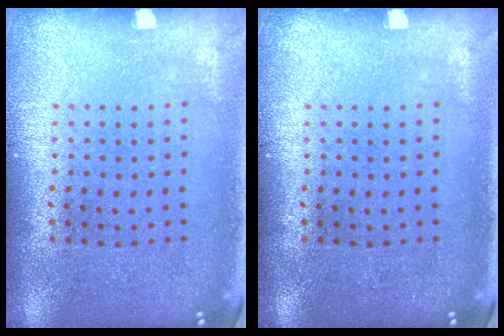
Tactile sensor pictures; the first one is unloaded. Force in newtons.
{"total": 0.0}